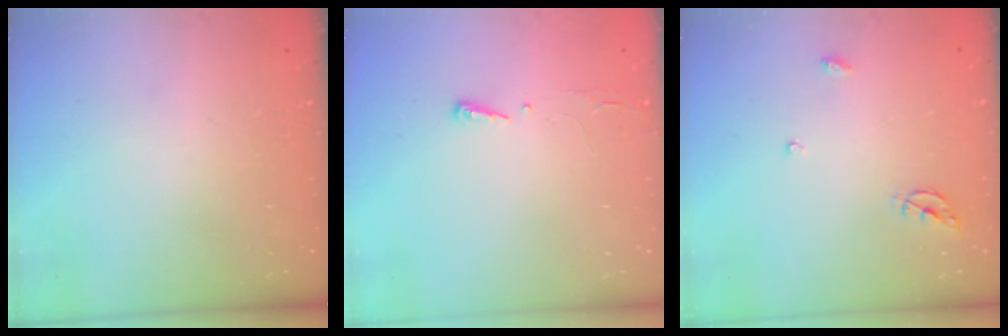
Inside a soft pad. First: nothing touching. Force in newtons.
{"total": 2.9, "press": 2.9, "slide": 0.4}
{"total": 5.7, "press": 5.6, "slide": 0.5}